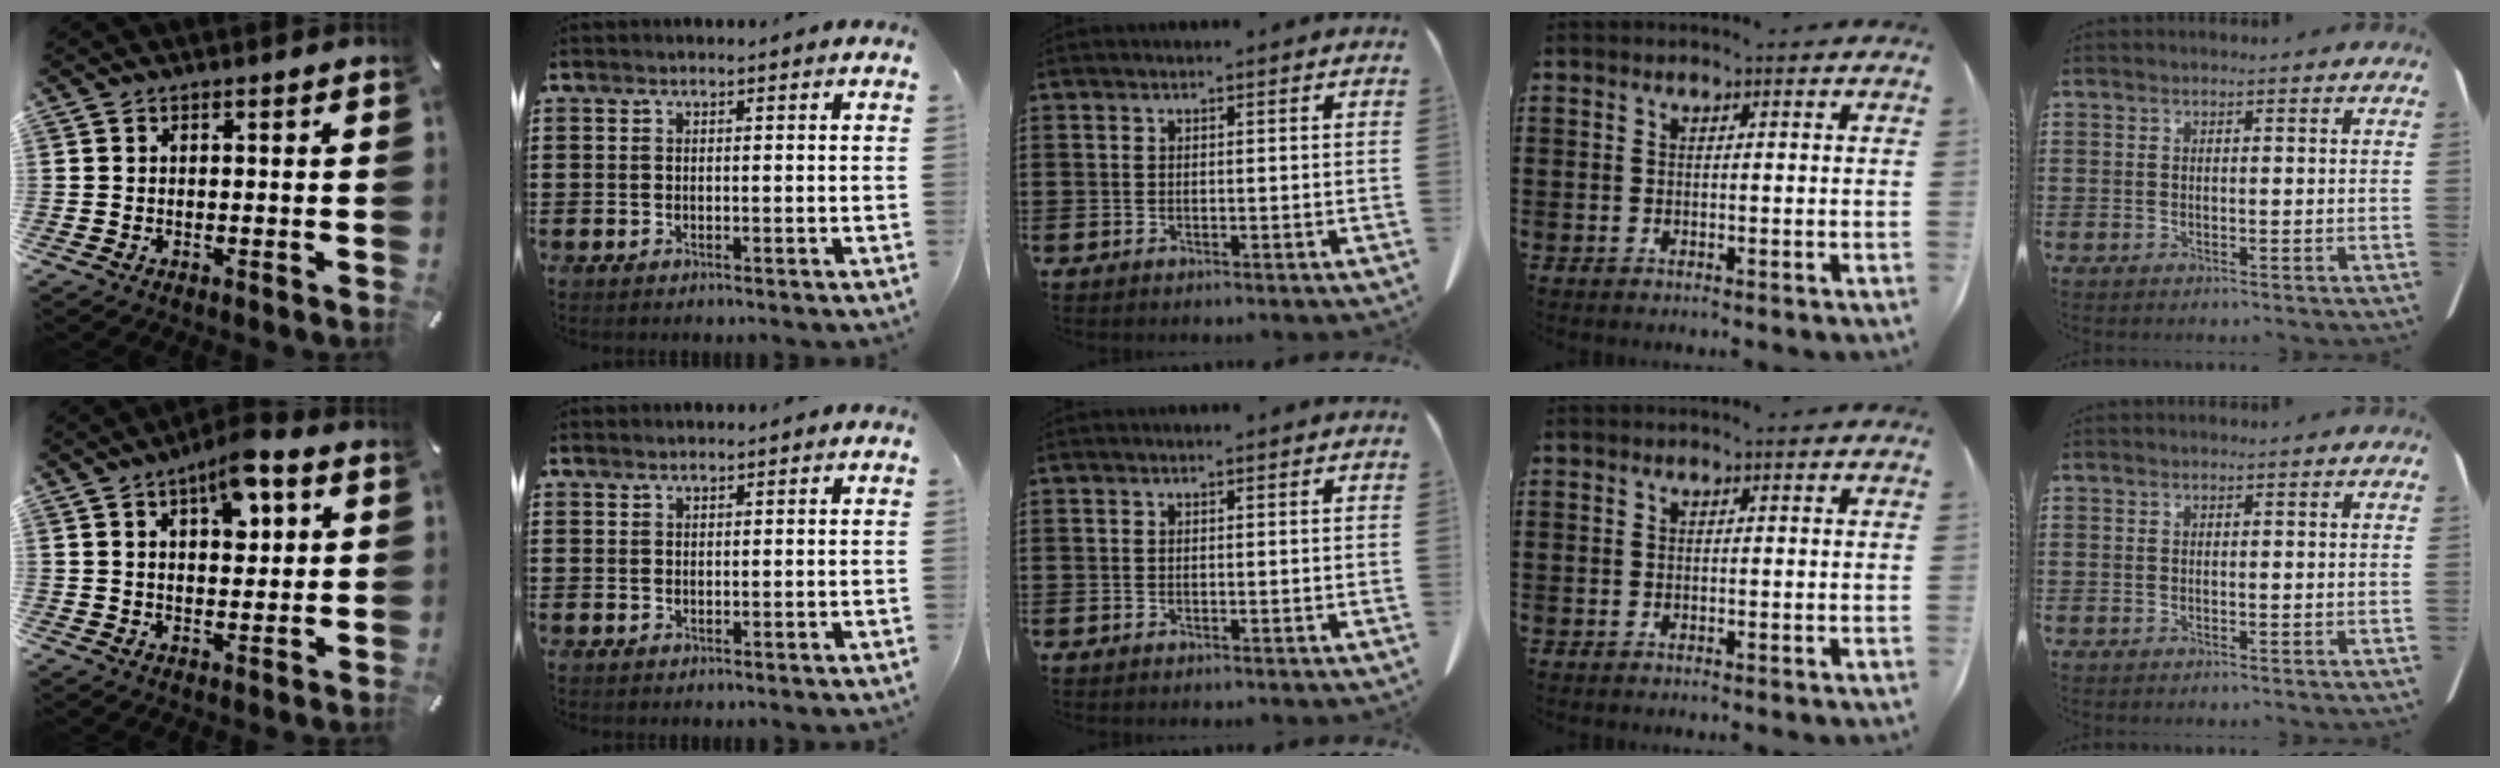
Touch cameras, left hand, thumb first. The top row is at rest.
{"thumb": {"total": 8.9, "force": [4.3, 4.6, 6.3], "torque": [-0.074, -0.016, 0.068]}, "index": {"total": 1.0, "force": [1.0, 0.2, 0.1], "torque": [-0.003, 0.001, 0.019]}}